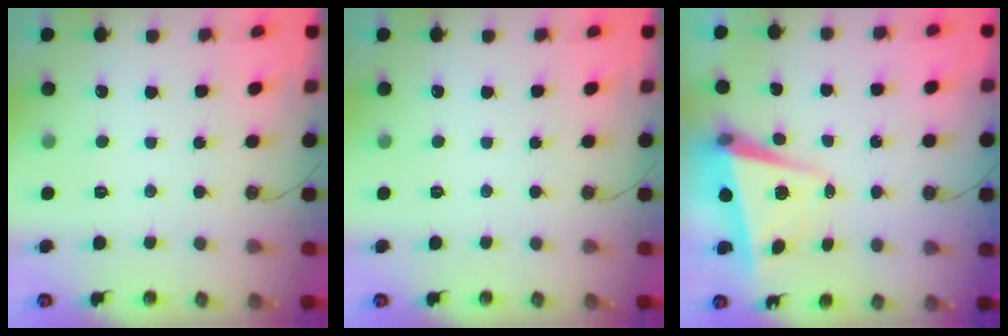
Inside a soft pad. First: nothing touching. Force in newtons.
{"total": 0.0}
{"total": 5.8, "press": 5.7, "slide": 1.2}